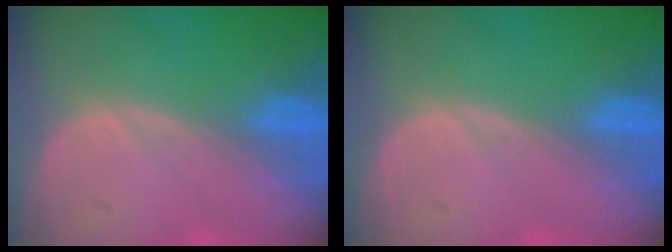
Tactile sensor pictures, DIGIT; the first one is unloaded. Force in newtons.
{"total": 0.0}